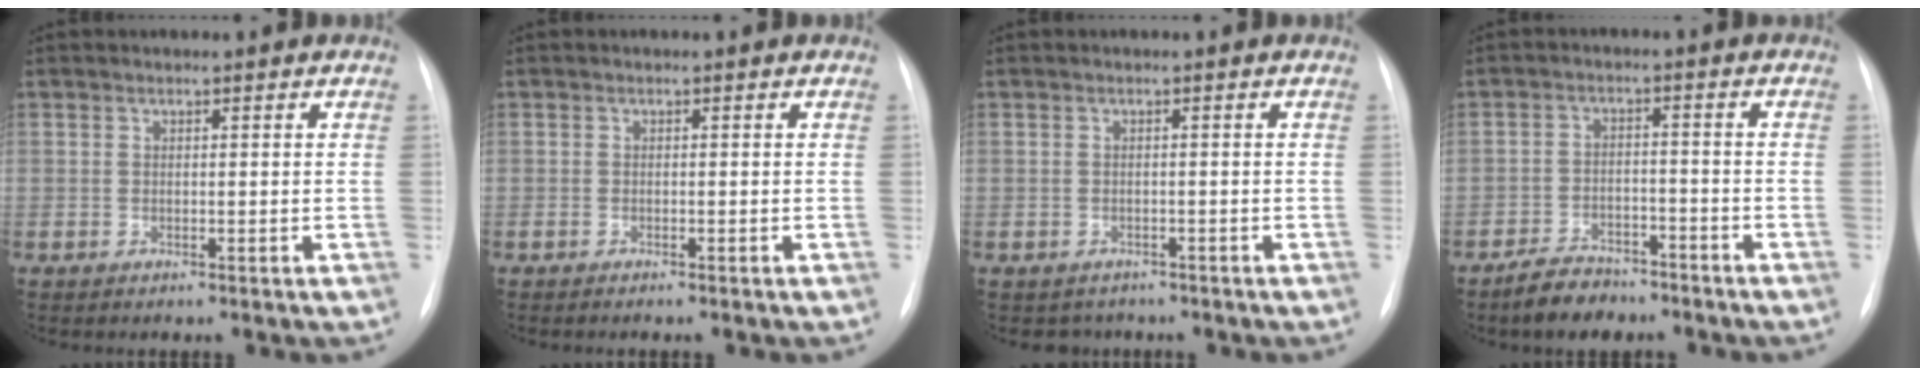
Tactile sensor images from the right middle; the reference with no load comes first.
{"total": 0.8, "force": [-0.6, 0.1, 0.5], "torque": [-0.013, -0.003, -0.007]}
{"total": 2.3, "force": [-1.8, 1.4, -0.3], "torque": [-0.001, 0.006, -0.024]}
{"total": 6.2, "force": [-5.2, 2.6, 2.2], "torque": [-0.049, -0.003, -0.087]}